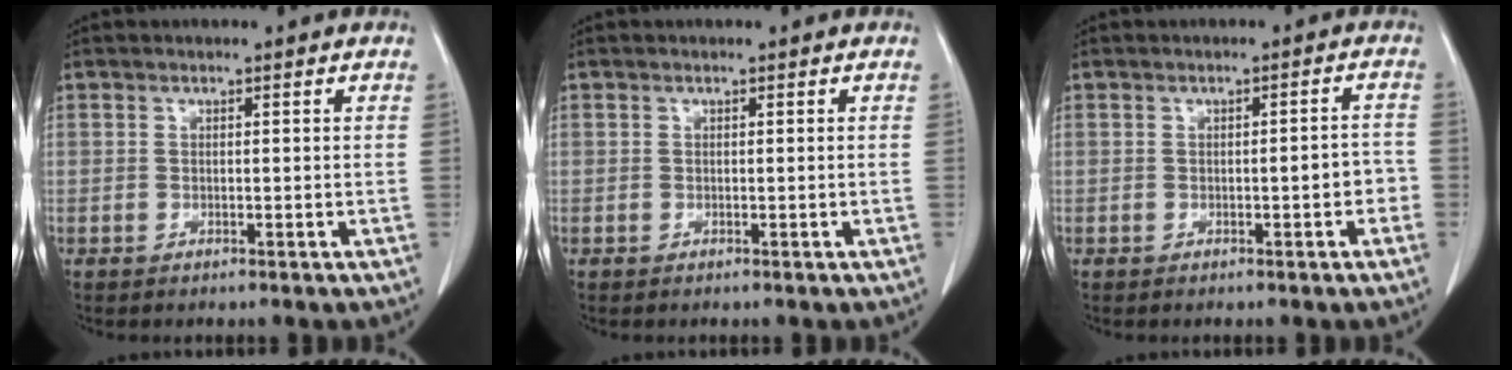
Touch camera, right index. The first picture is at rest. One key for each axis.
{"total": 0.0}
{"total": 2.7, "fx": -1.0, "fy": 0.8, "fz": 2.4, "tx": -0.027, "ty": 0.009, "tz": -0.012}